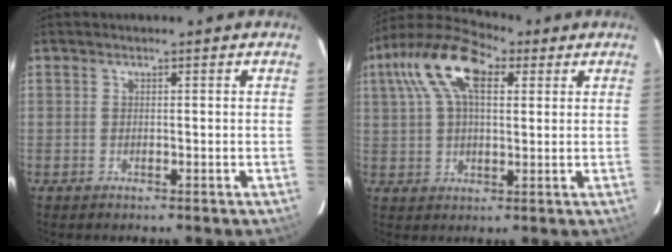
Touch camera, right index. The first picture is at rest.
{"total": 14.4, "force": [5.7, 7.0, 11.2], "torque": [-0.218, 0.037, 0.091]}